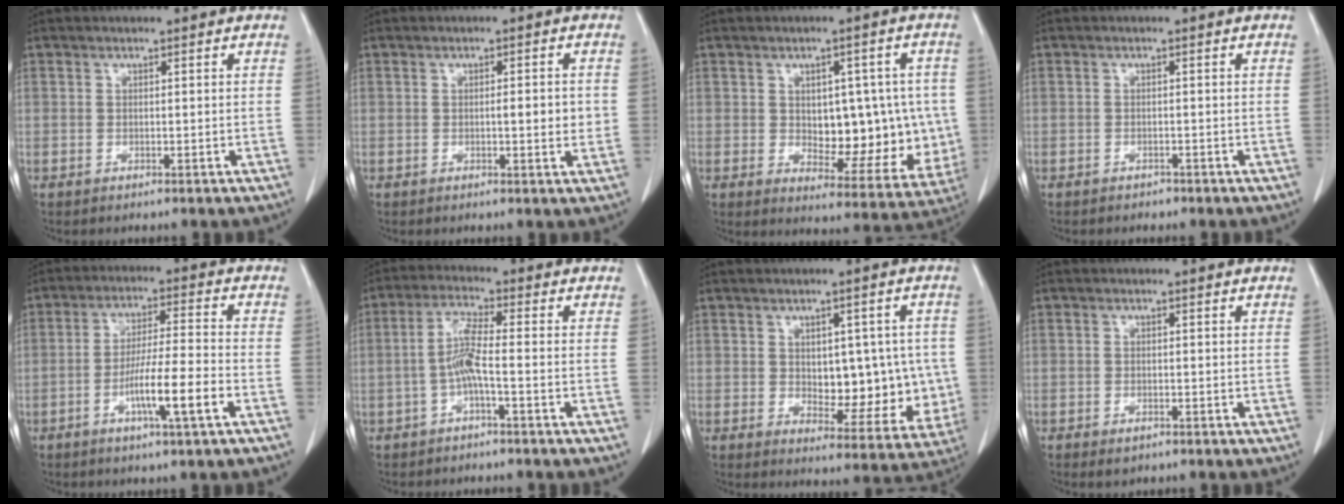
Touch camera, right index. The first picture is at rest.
{"total": 3.1, "force": [-0.1, 0.6, 3.1], "torque": [-0.047, -0.001, -0.001]}
{"total": 13.0, "force": [0.1, 6.9, 11.0], "torque": [-0.136, 0.013, 0.025]}
{"total": 0.9, "force": [-0.8, 0.5, 0.0], "torque": [-0.004, 0.001, -0.011]}
{"total": 9.1, "force": [-3.7, -0.2, 8.3], "torque": [-0.150, -0.004, -0.067]}
{"total": 4.9, "force": [-1.4, 0.1, 4.7], "torque": [-0.101, 0.008, -0.028]}
{"total": 10.6, "force": [0.1, 5.9, 8.8], "torque": [-0.097, 0.012, 0.021]}
{"total": 1.7, "force": [-1.1, 0.8, 1.0], "torque": [-0.015, 0.000, -0.011]}